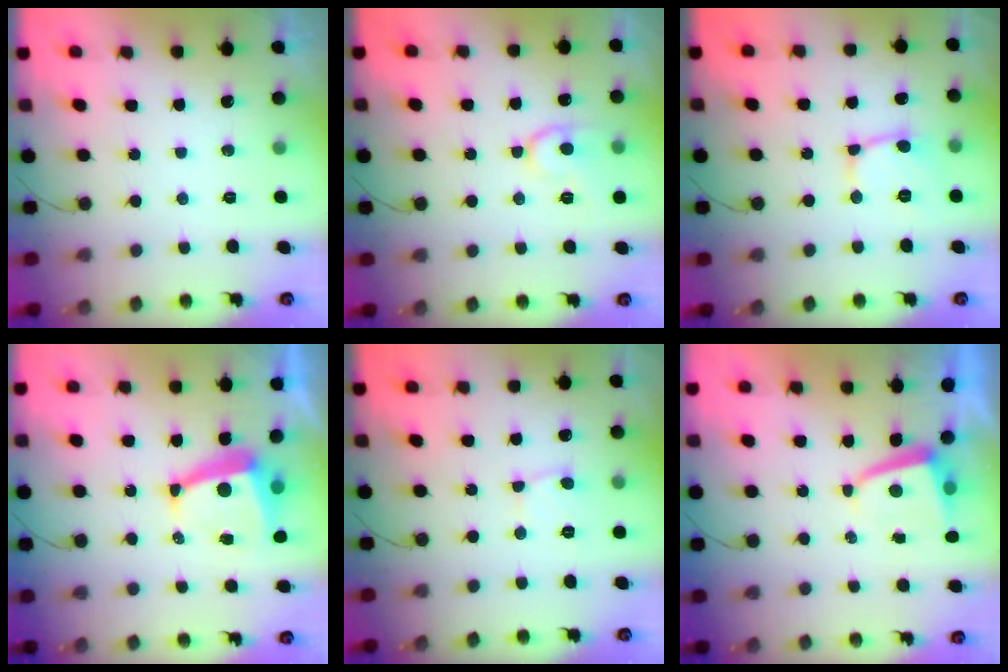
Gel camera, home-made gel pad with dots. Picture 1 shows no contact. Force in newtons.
{"total": 10.9, "press": 10.8, "slide": 0.9}
{"total": 4.7, "press": 4.7, "slide": 0.7}
{"total": 7.8, "press": 7.7, "slide": 1.0}
{"total": 2.9, "press": 2.9, "slide": 0.2}
{"total": 2.7, "press": 2.6, "slide": 0.4}